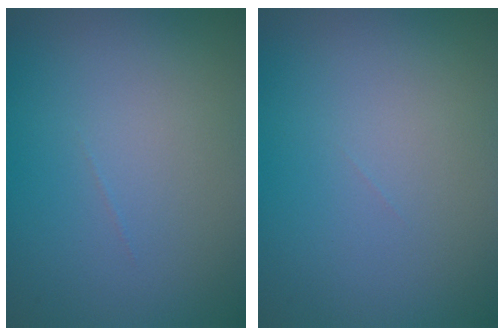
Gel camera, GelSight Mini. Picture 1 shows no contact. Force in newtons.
{"total": 0.0}